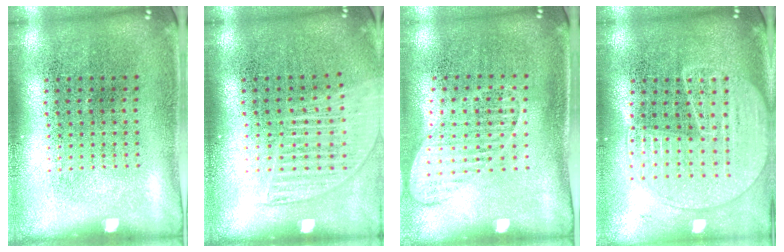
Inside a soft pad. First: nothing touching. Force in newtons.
{"total": 1.4, "press": 1.3, "slide": 0.6}
{"total": 1.4, "press": 1.2, "slide": 0.8}
{"total": 1.8, "press": 1.7, "slide": 0.7}